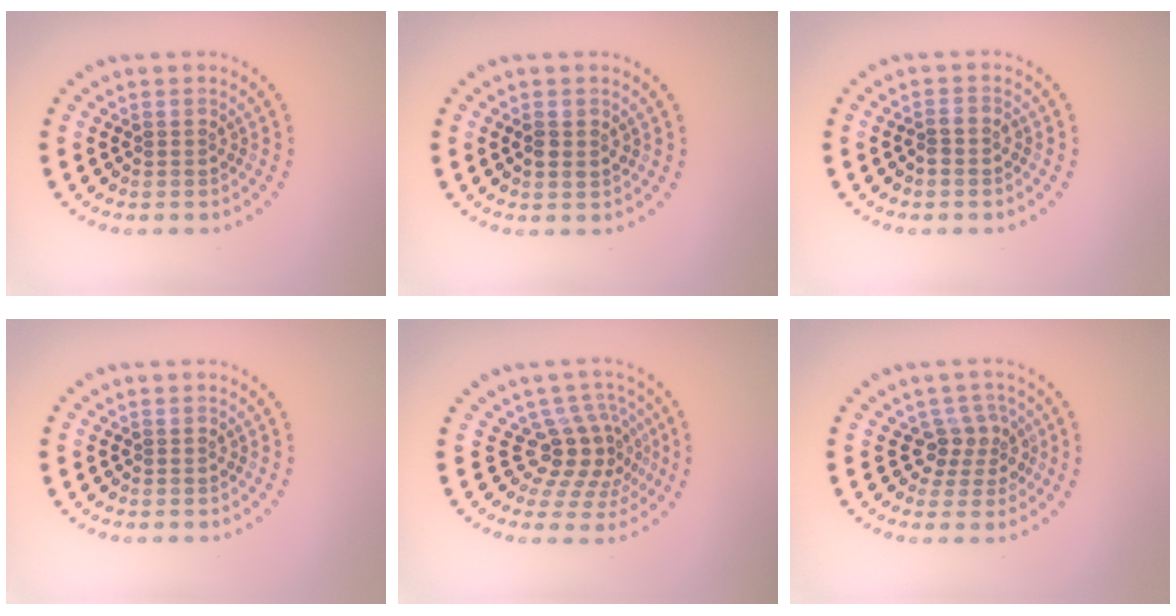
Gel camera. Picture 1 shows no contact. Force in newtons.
{"total": 1.4, "press": 1.3, "slide": 0.3}
{"total": 1.0, "press": 0.7, "slide": 0.6}
{"total": 0.0}
{"total": 4.3, "press": 3.1, "slide": 3.0}
{"total": 2.7, "press": 2.0, "slide": 1.9}